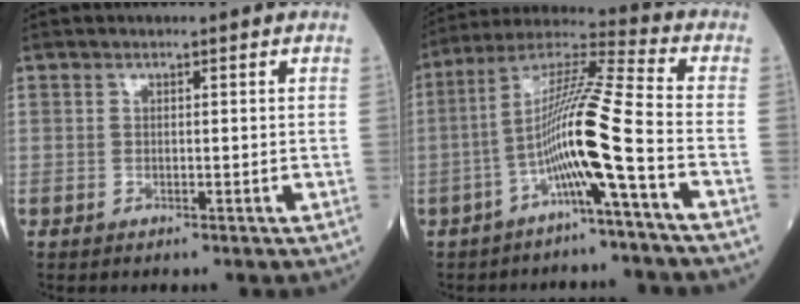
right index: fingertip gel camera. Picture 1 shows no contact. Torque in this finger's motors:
{"motor_torque": [1.81, -0.32, 0.96, 0.21]}